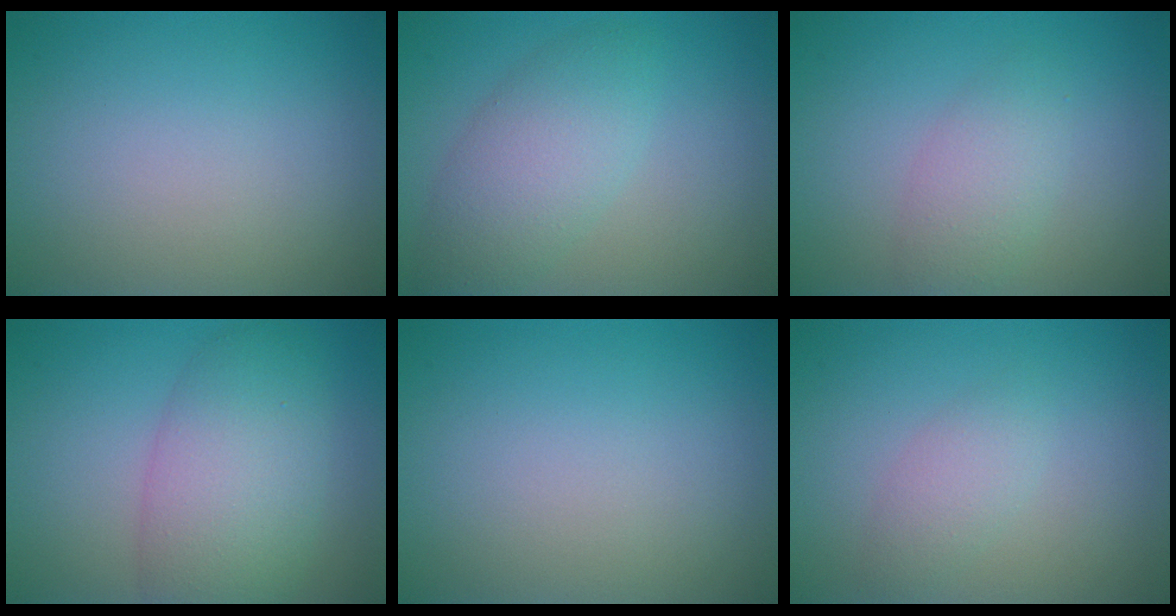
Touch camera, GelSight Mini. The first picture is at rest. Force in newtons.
{"total": 4.6, "press": 4.6, "slide": 0.0}
{"total": 2.6, "press": 2.6, "slide": 0.0}
{"total": 6.6, "press": 6.6, "slide": 0.4}
{"total": 0.0}
{"total": 1.8, "press": 1.8, "slide": 0.0}